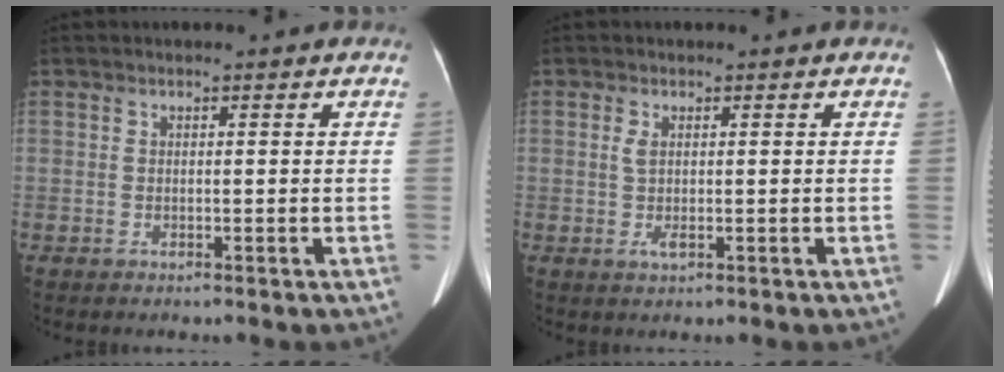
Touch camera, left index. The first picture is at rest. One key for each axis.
{"total": 1.9, "fx": 0.1, "fy": 0.7, "fz": 1.8, "tx": -0.040, "ty": -0.004, "tz": 0.006}